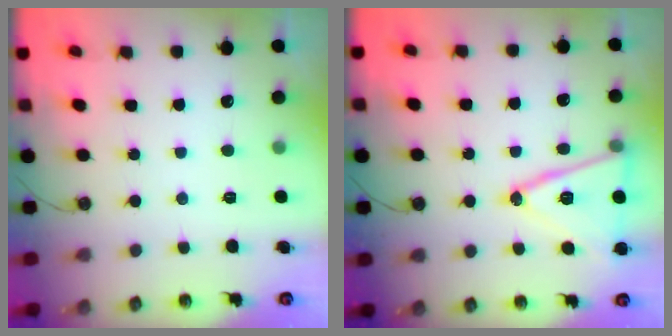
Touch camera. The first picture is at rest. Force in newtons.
{"total": 16.6, "press": 16.3, "slide": 3.1}